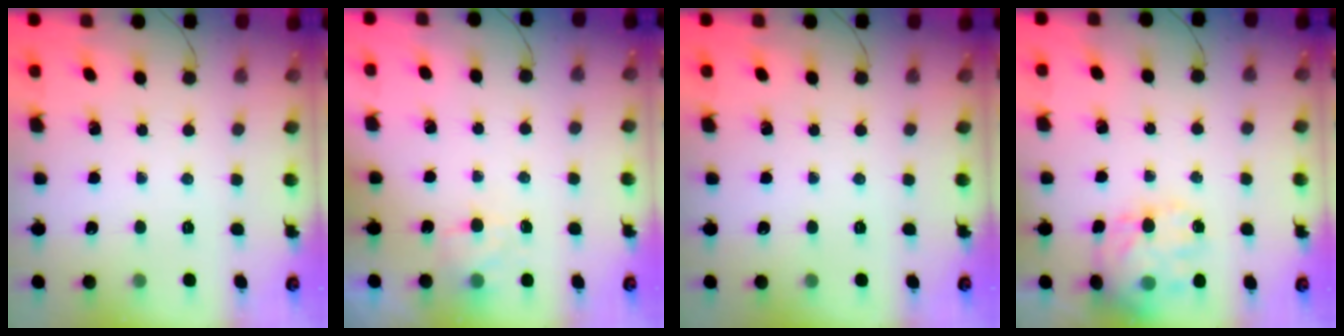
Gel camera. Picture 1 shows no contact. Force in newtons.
{"total": 5.1, "press": 4.9, "slide": 1.4}
{"total": 0.0}
{"total": 13.1, "press": 12.8, "slide": 2.8}